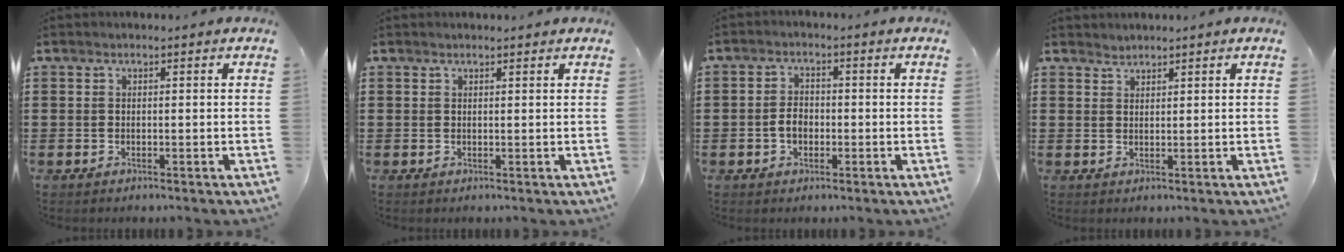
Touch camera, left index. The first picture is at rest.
{"total": 0.6, "force": [0.6, 0.0, 0.2], "torque": [-0.004, 0.000, 0.012]}
{"total": 3.0, "force": [-0.7, 2.0, 2.2], "torque": [-0.049, 0.001, -0.016]}
{"total": 1.2, "force": [1.1, 0.1, -0.3], "torque": [0.004, -0.001, 0.023]}